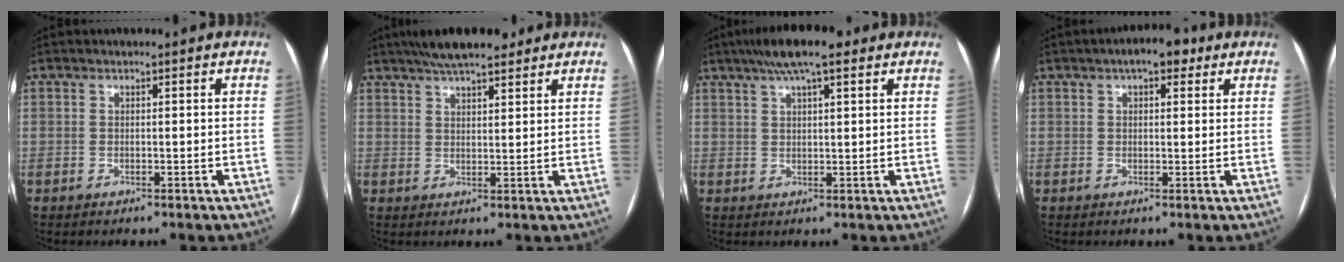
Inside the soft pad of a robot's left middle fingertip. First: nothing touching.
{"total": 9.7, "force": [7.6, 2.4, 5.6], "torque": [-0.086, 0.027, 0.122]}
{"total": 8.8, "force": [5.9, 1.6, 6.3], "torque": [-0.104, 0.030, 0.092]}
{"total": 5.0, "force": [2.8, 2.1, 3.6], "torque": [-0.052, 0.022, 0.034]}